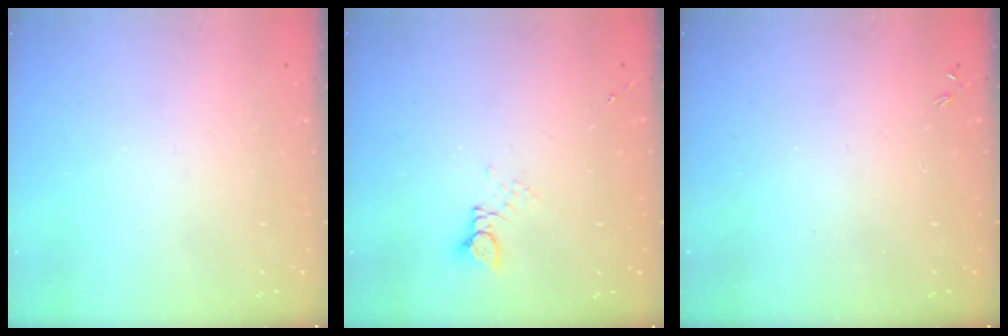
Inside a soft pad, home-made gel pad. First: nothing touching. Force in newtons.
{"total": 2.8, "press": 2.8, "slide": 0.2}
{"total": 0.0}